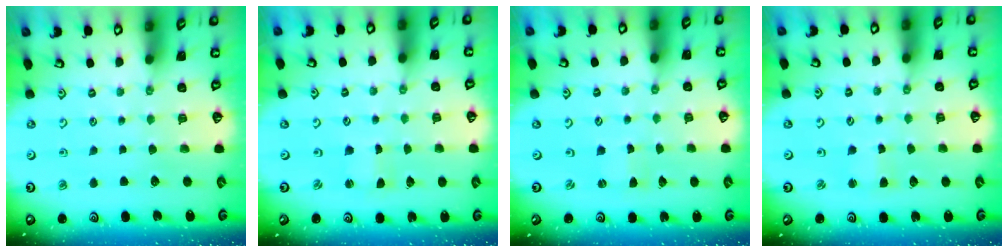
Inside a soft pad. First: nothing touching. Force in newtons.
{"total": 0.0}
{"total": 0.0}
{"total": 2.1, "press": 2.1, "slide": 0.2}